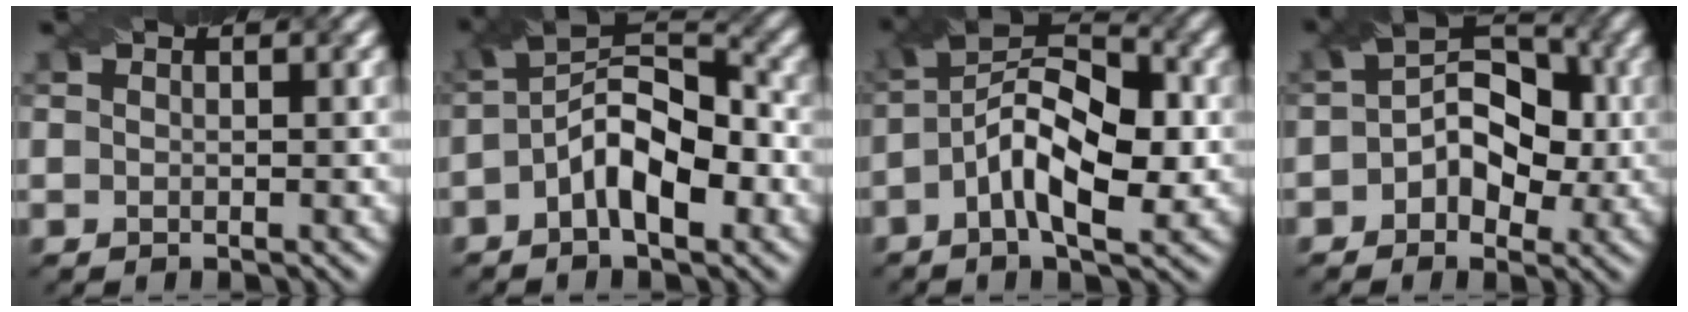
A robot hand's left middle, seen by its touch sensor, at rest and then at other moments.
{"total": 7.6, "force": [-1.7, 3.5, 6.6], "torque": [-0.112, 0.022, -0.037]}
{"total": 8.6, "force": [-1.4, 3.8, 7.6], "torque": [-0.135, 0.024, -0.033]}
{"total": 5.9, "force": [-0.5, 4.0, 4.3], "torque": [-0.050, 0.012, -0.016]}